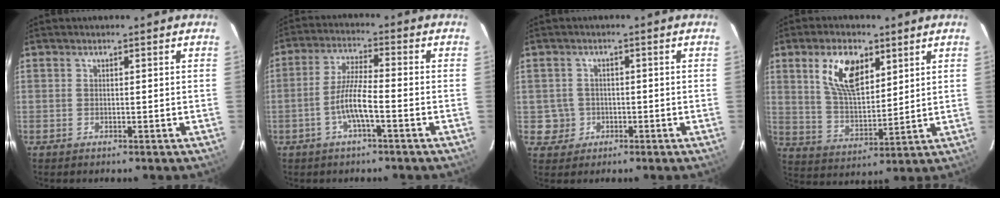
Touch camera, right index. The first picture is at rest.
{"total": 6.6, "force": [-2.7, 0.7, 6.0], "torque": [-0.124, 0.002, -0.052]}
{"total": 4.1, "force": [-0.7, 4.1, 0.0], "torque": [0.000, 0.020, -0.004]}
{"total": 11.5, "force": [5.5, 5.7, 8.4], "torque": [-0.153, 0.010, 0.111]}